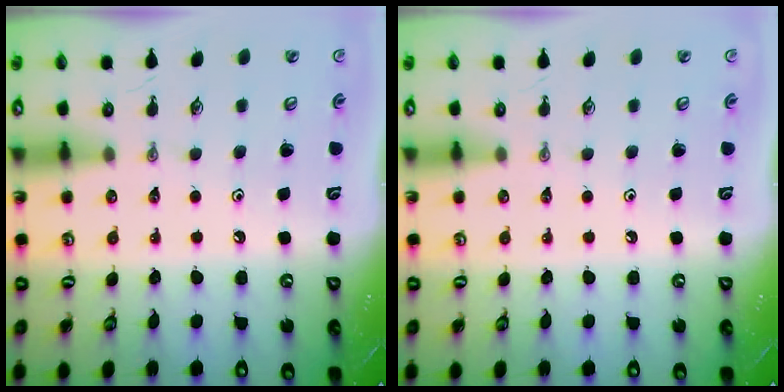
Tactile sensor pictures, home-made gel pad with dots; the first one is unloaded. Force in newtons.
{"total": 0.0}